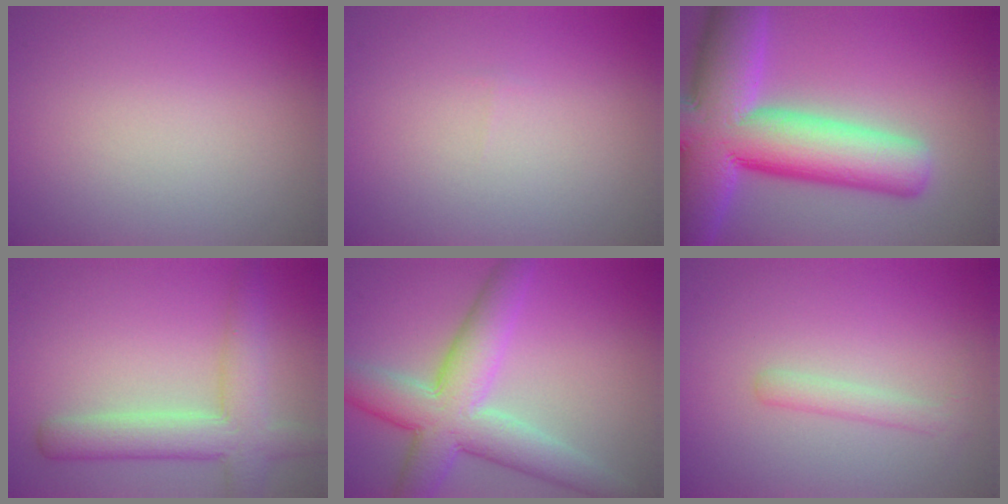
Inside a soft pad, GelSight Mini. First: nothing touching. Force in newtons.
{"total": 0.0}
{"total": 15.0, "press": 14.9, "slide": 1.1}
{"total": 5.4, "press": 5.4, "slide": 0.3}
{"total": 8.0, "press": 8.0, "slide": 0.5}
{"total": 1.6, "press": 1.6, "slide": 0.0}